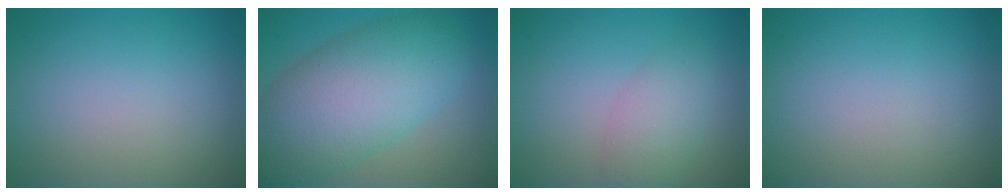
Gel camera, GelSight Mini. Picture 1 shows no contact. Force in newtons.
{"total": 9.9, "press": 9.9, "slide": 0.6}
{"total": 3.0, "press": 3.0, "slide": 0.2}
{"total": 0.0}